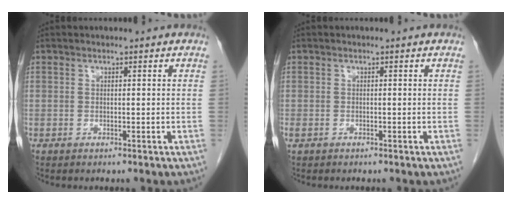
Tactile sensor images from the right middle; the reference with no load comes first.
{"total": 0.7, "force": [-0.3, 0.5, 0.3], "torque": [-0.010, 0.001, -0.002]}